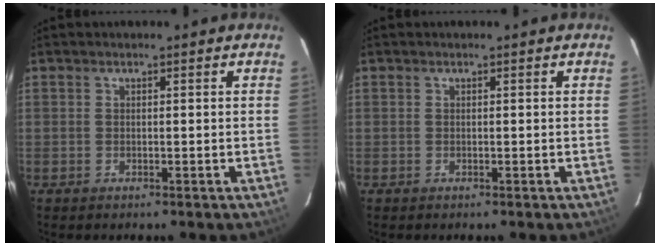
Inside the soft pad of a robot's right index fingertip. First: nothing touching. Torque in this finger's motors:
{"motor_torque": [0.00, 0.00, 0.01, 0.01]}